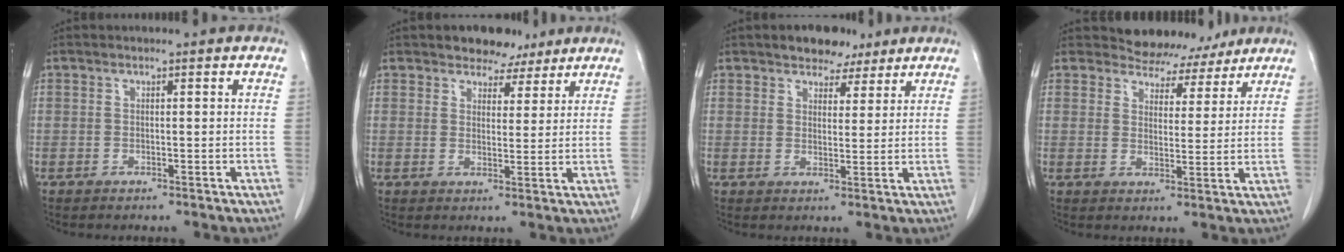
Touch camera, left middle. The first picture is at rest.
{"total": 5.3, "force": [4.2, 2.9, 1.2], "torque": [-0.010, 0.004, 0.065]}
{"total": 5.5, "force": [4.2, 3.0, 1.9], "torque": [-0.022, 0.007, 0.069]}
{"total": 7.7, "force": [7.1, 3.2, 0.2], "torque": [0.011, -0.002, 0.088]}